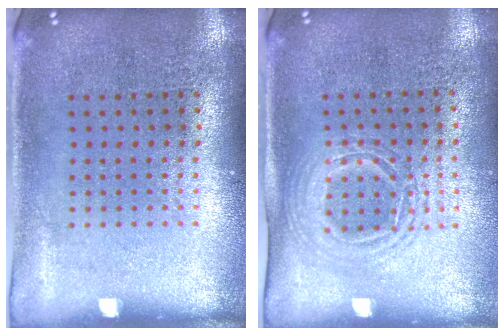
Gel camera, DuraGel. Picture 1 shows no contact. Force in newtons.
{"total": 1.5, "press": 1.3, "slide": 0.8}